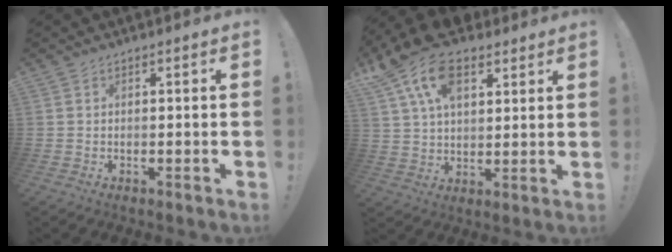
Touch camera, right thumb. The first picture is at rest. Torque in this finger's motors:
{"motor_torque": [0.97, 3.91, 0.83, 0.06, 0.16]}